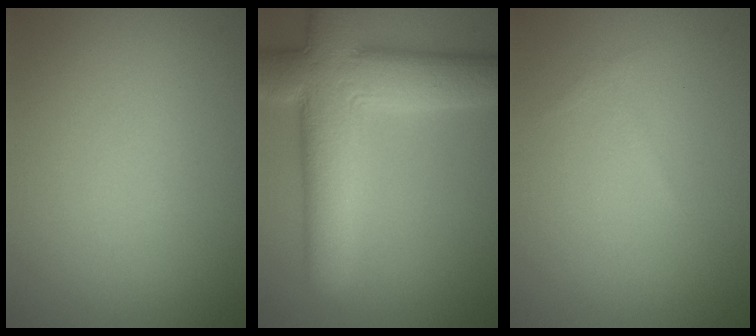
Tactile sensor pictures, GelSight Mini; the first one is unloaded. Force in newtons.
{"total": 10.9, "press": 10.9, "slide": 1.1}
{"total": 0.5, "press": 0.5, "slide": 0.0}